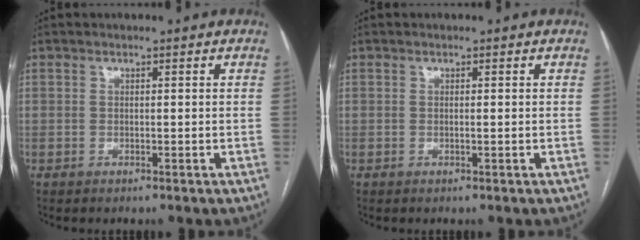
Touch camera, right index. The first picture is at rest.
{"total": 0.0}